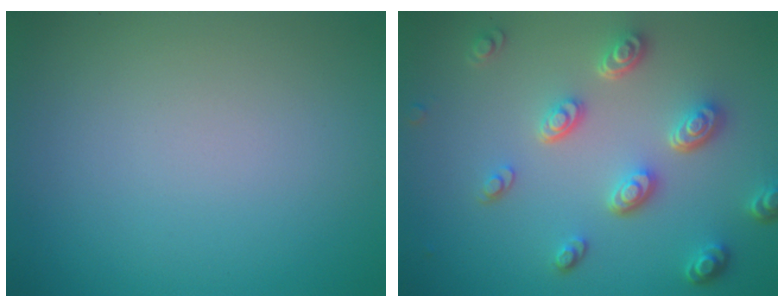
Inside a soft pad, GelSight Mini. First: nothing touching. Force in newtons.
{"total": 4.7, "press": 3.6, "slide": 3.1}